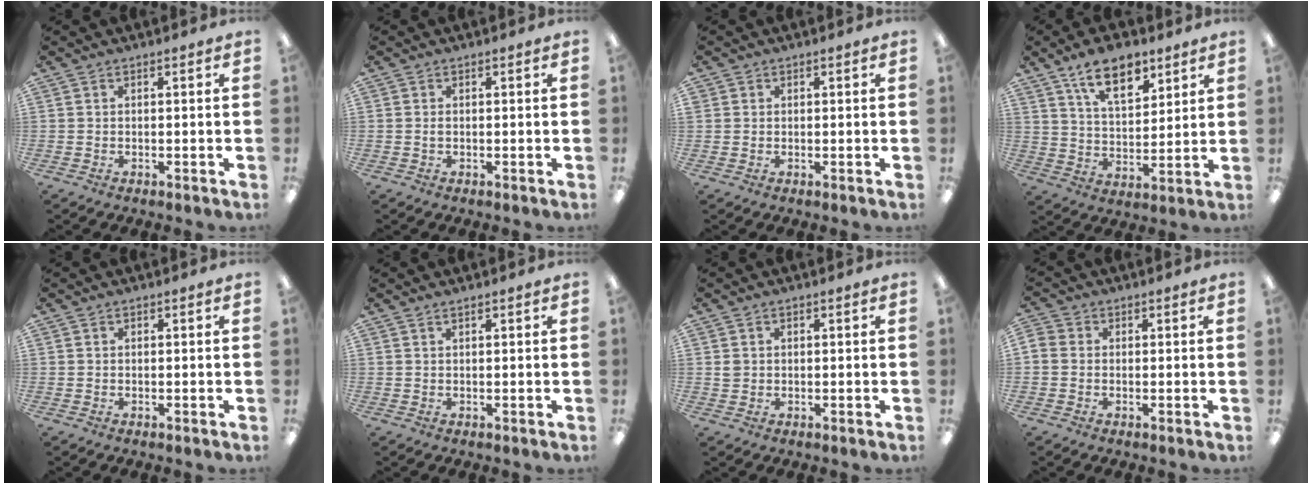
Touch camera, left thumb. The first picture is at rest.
{"total": 0.7, "force": [0.0, 0.2, 0.6], "torque": [-0.014, 0.000, -0.001]}
{"total": 0.8, "force": [0.3, 0.8, 0.0], "torque": [-0.001, 0.002, 0.006]}
{"total": 12.2, "force": [8.2, 5.9, 6.9], "torque": [-0.106, -0.033, 0.146]}
{"total": 0.0}
{"total": 0.7, "force": [0.6, 0.1, 0.3], "torque": [-0.008, 0.001, 0.010]}
{"total": 1.6, "force": [0.3, 1.4, 0.6], "torque": [-0.014, 0.003, 0.005]}
{"total": 2.1, "force": [-0.5, 1.8, 0.8], "torque": [-0.013, 0.008, -0.010]}